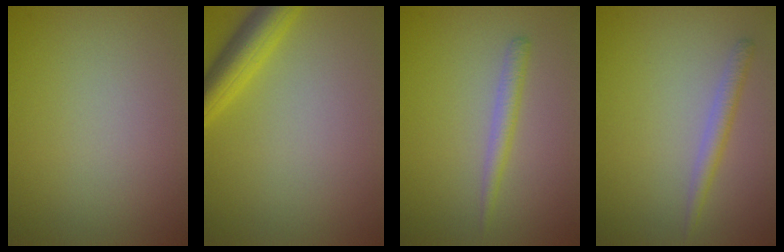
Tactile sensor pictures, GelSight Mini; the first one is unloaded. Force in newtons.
{"total": 4.1, "press": 4.1, "slide": 0.2}
{"total": 1.7, "press": 1.7, "slide": 0.0}
{"total": 1.8, "press": 1.8, "slide": 0.1}